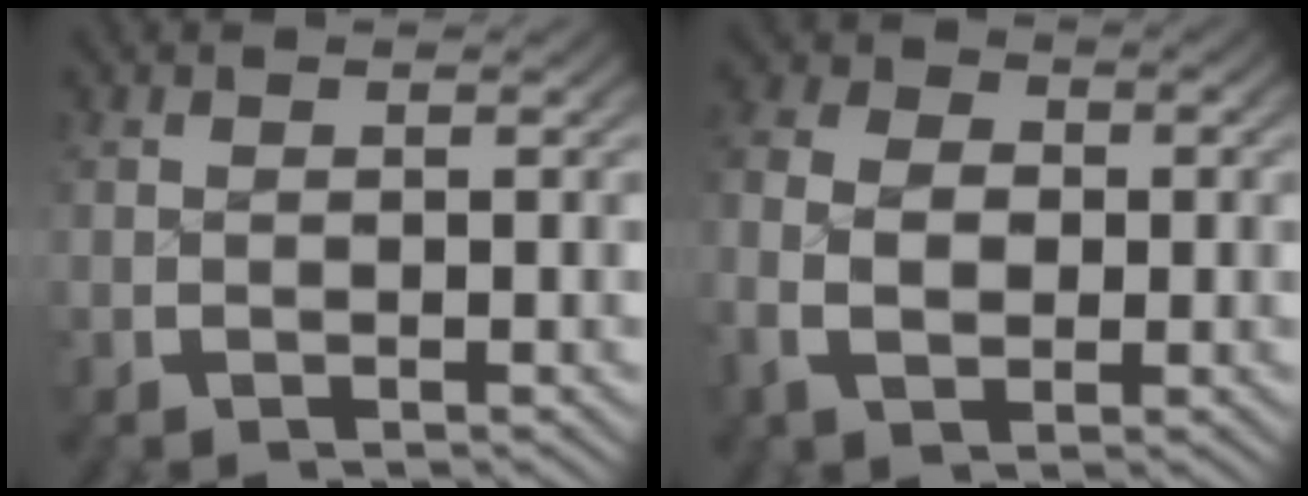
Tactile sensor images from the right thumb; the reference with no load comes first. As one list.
[{"total": 6.1, "force": [-0.2, 4.4, 4.2], "torque": [-0.091, -0.014, 0.003]}]